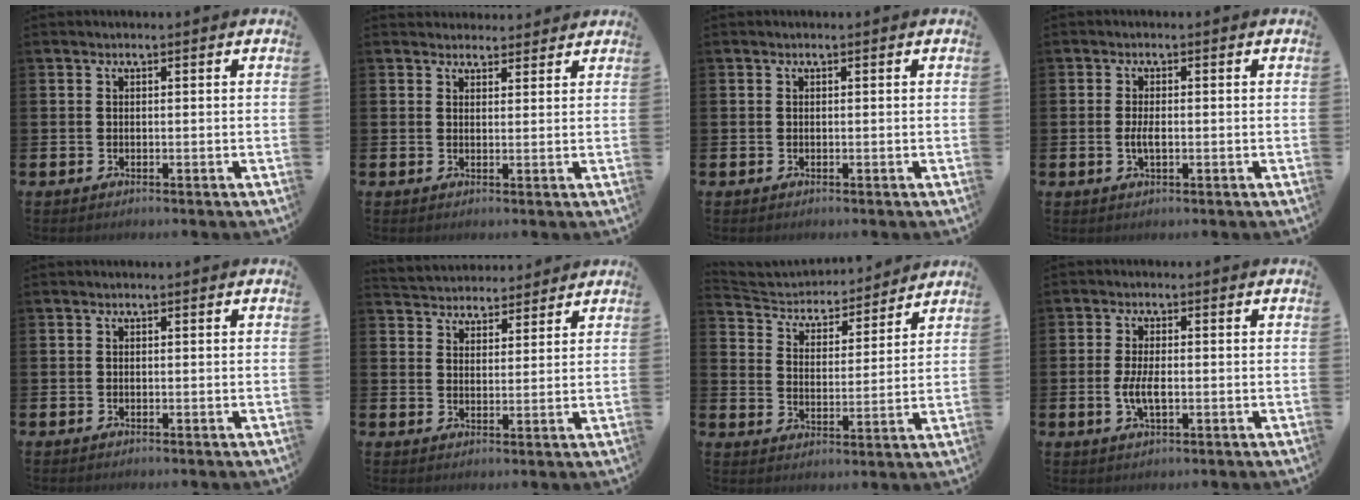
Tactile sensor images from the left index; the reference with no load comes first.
{"total": 2.6, "force": [2.5, 0.8, -0.3], "torque": [0.013, -0.011, 0.043]}
{"total": 0.0}
{"total": 2.2, "force": [-0.2, 0.8, 2.0], "torque": [-0.032, -0.002, -0.006]}
{"total": 0.0}
{"total": 4.2, "force": [4.1, 1.1, -0.5], "torque": [-0.009, -0.020, 0.074]}
{"total": 4.7, "force": [4.5, 1.5, 0.3], "torque": [-0.034, -0.042, 0.072]}
{"total": 3.8, "force": [-0.5, 1.6, 3.4], "torque": [-0.063, -0.001, -0.012]}